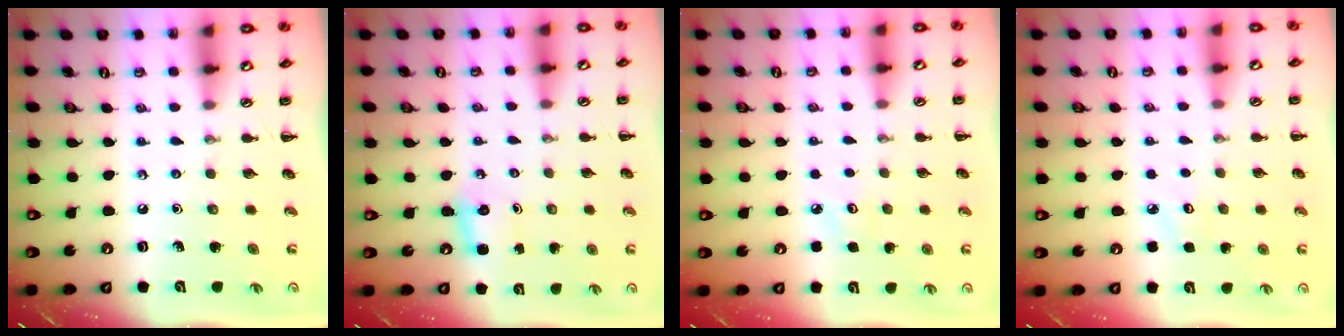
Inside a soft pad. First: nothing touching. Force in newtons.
{"total": 2.8, "press": 2.7, "slide": 0.9}
{"total": 2.8, "press": 2.7, "slide": 0.8}
{"total": 3.4, "press": 3.3, "slide": 0.8}